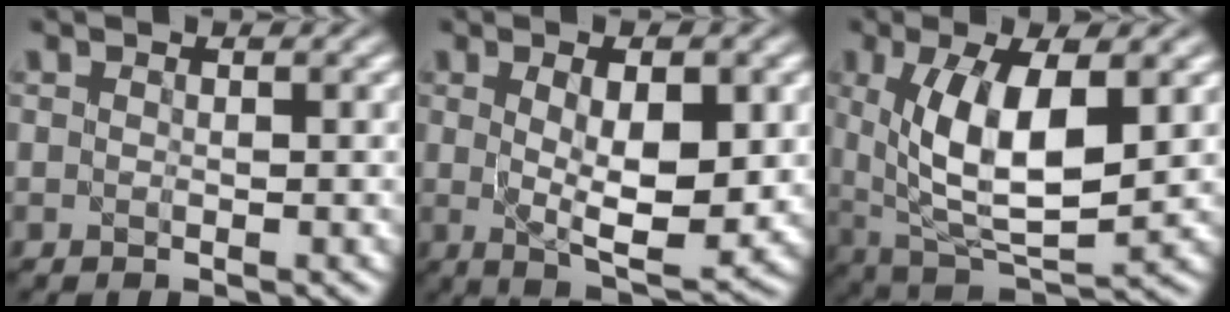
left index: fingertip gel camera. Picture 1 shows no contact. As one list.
[{"total": 6.9, "force": [0.9, 2.2, 6.5], "torque": [-0.105, -0.008, 0.019]}, {"total": 8.7, "force": [1.5, 3.5, 7.8], "torque": [-0.152, -0.011, 0.032]}]